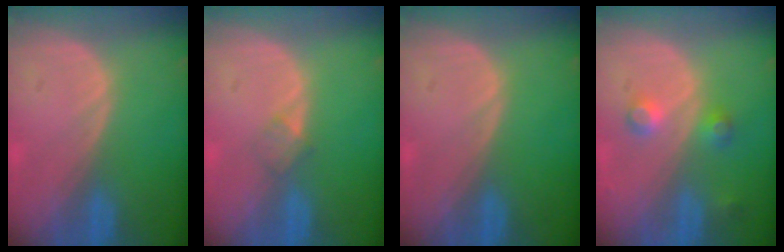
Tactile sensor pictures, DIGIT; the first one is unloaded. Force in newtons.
{"total": 1.8, "press": 1.8, "slide": 0.2}
{"total": 0.0}
{"total": 3.5, "press": 3.4, "slide": 0.7}